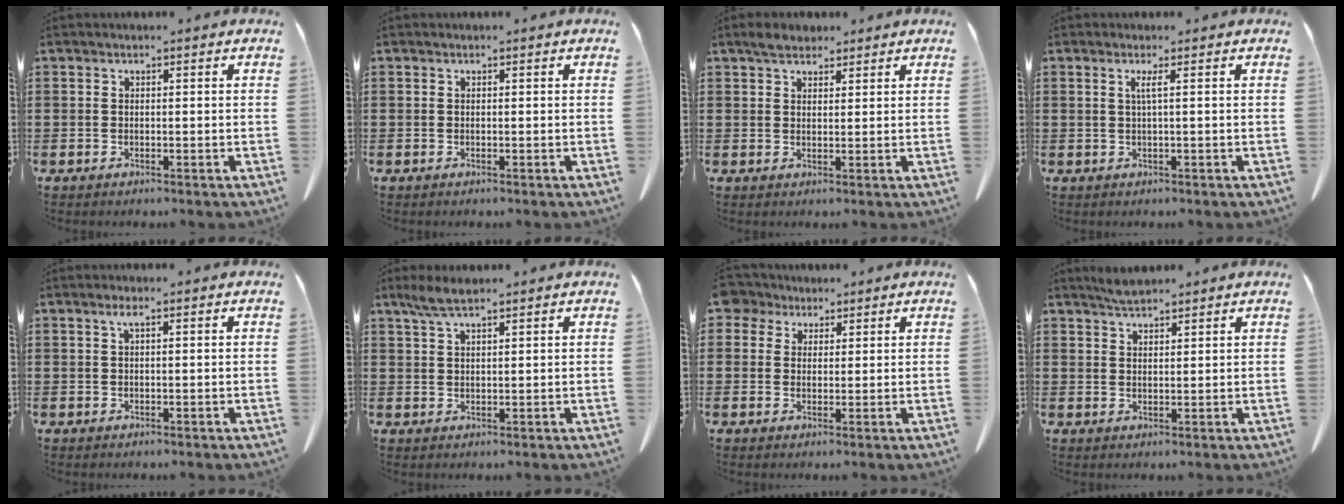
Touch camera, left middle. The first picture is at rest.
{"total": 0.0}
{"total": 2.9, "force": [2.4, 1.3, 1.0], "torque": [-0.017, 0.004, 0.043]}
{"total": 1.6, "force": [0.4, -0.3, 1.6], "torque": [-0.031, -0.003, 0.004]}
{"total": 1.3, "force": [0.4, 0.2, 1.2], "torque": [-0.026, 0.003, 0.007]}
{"total": 3.7, "force": [2.5, 0.8, 2.6], "torque": [-0.056, 0.002, 0.046]}
{"total": 3.6, "force": [2.5, 2.4, 0.8], "torque": [-0.023, 0.008, 0.046]}
{"total": 3.9, "force": [3.5, 1.7, -0.1], "torque": [-0.013, -0.002, 0.068]}